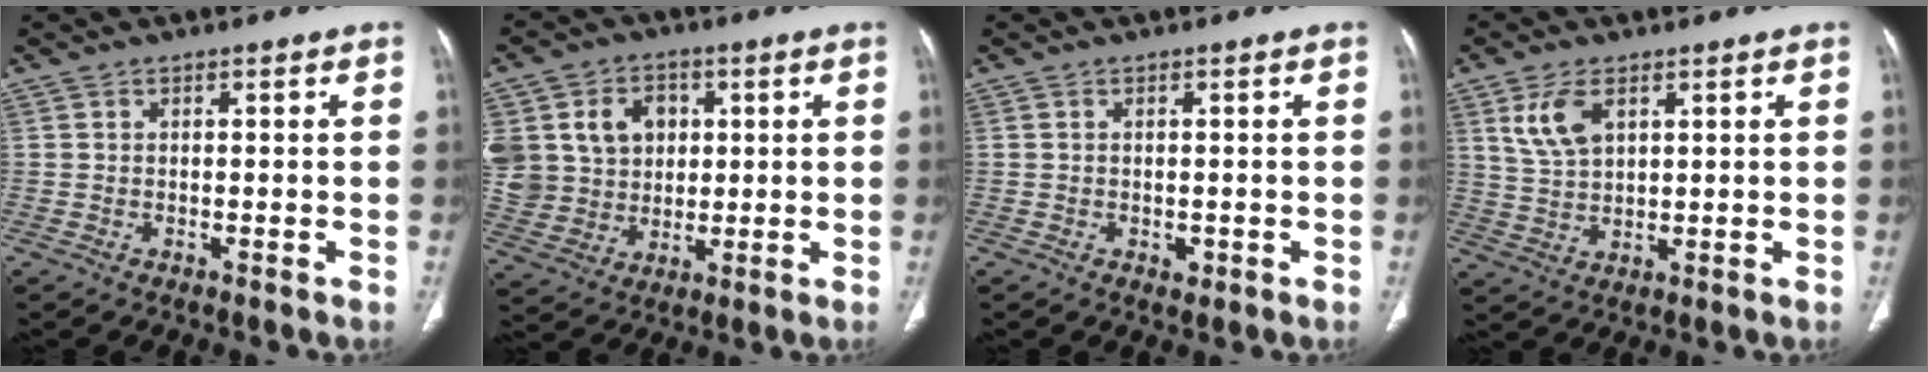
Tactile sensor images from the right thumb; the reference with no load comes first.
{"total": 17.9, "force": [4.2, 15.1, 8.7], "torque": [-0.165, 0.021, 0.097]}
{"total": 1.2, "force": [-0.3, 0.9, 0.8], "torque": [-0.009, -0.001, -0.001]}
{"total": 6.8, "force": [3.1, 3.7, 4.8], "torque": [-0.092, -0.009, 0.071]}